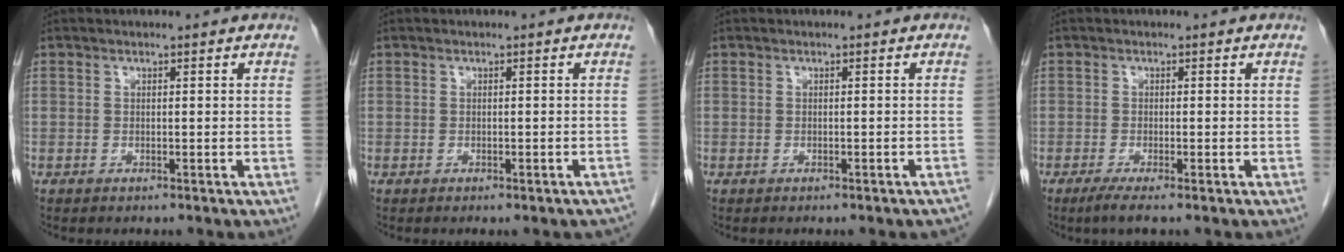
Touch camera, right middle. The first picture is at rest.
{"total": 3.7, "force": [-3.2, 0.9, 1.6], "torque": [-0.011, -0.001, -0.034]}
{"total": 4.1, "force": [-3.7, 0.6, 1.5], "torque": [-0.019, -0.005, -0.040]}
{"total": 2.3, "force": [-1.5, 0.0, 1.8], "torque": [-0.037, -0.008, -0.030]}